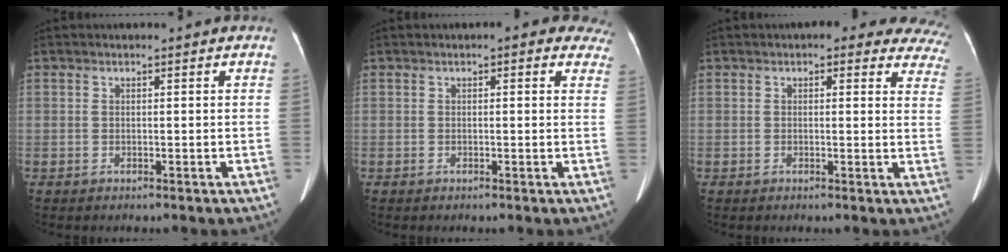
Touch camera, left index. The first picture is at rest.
{"total": 5.1, "force": [3.7, 2.1, 2.8], "torque": [-0.012, 0.011, 0.022]}
{"total": 13.5, "force": [11.6, 4.8, 5.0], "torque": [-0.010, -0.006, 0.092]}